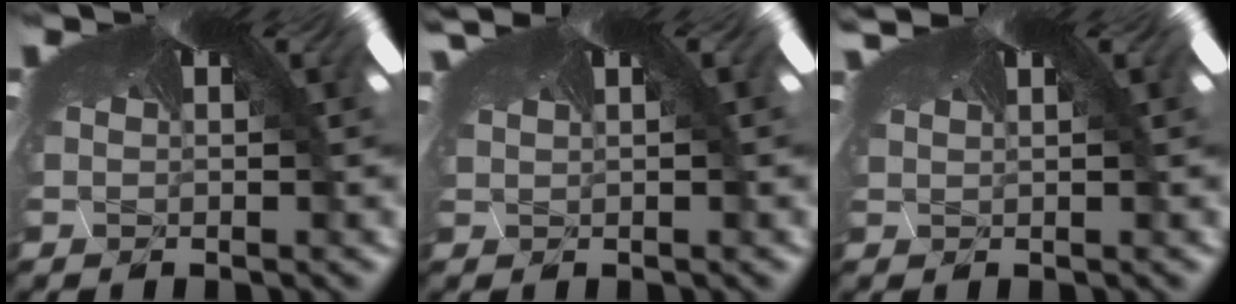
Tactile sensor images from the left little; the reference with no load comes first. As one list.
[{"total": 1.1, "force": [0.8, 0.4, 0.7], "torque": [-0.024, 0.004, 0.011]}, {"total": 1.1, "force": [1.0, 0.3, 0.4], "torque": [-0.018, 0.000, 0.015]}]